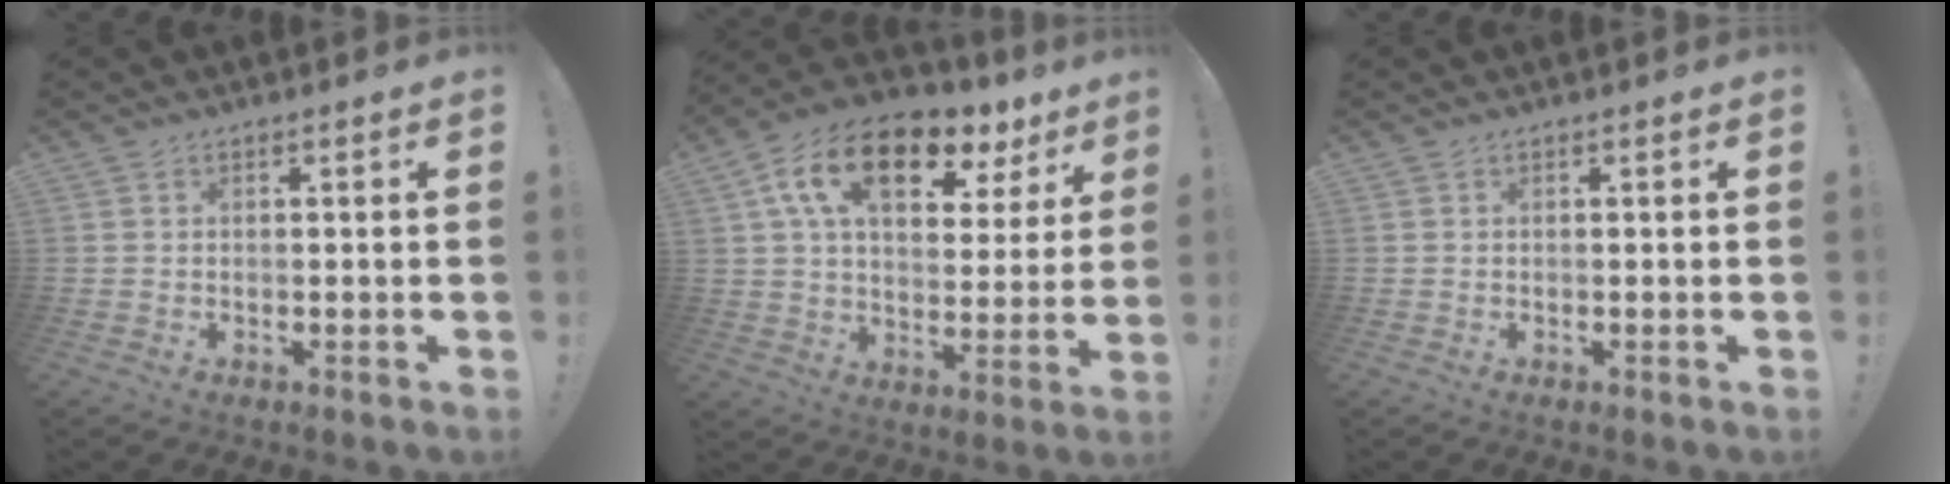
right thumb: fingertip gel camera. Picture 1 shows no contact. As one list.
[{"total": 17.6, "force": [9.1, 9.2, 12.0], "torque": [-0.194, -0.041, 0.157]}, {"total": 0.0}]